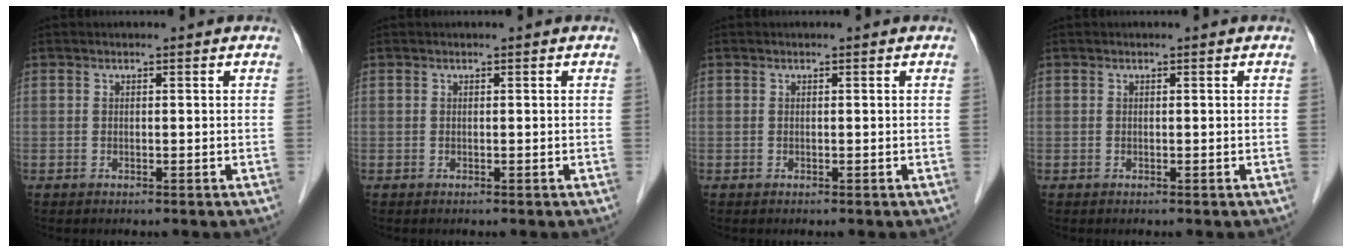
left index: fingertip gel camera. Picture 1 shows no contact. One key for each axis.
{"total": 0.0}
{"total": 0.0}
{"total": 0.0}